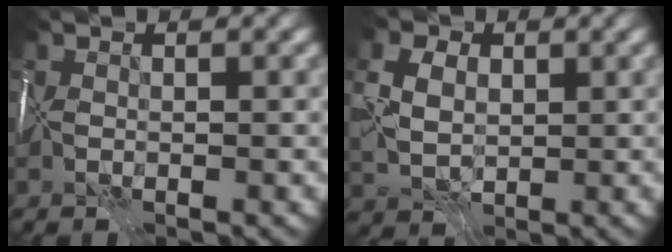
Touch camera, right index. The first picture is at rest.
{"total": 6.3, "force": [1.6, 4.9, 3.7], "torque": [-0.074, 0.028, 0.011]}